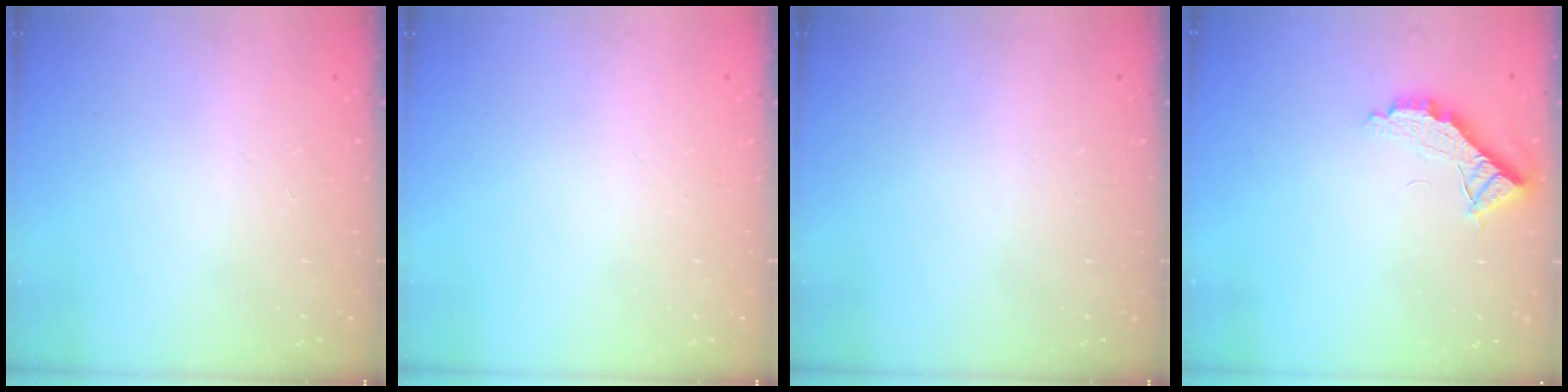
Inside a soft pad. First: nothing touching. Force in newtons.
{"total": 0.0}
{"total": 0.0}
{"total": 9.1, "press": 9.1, "slide": 0.8}